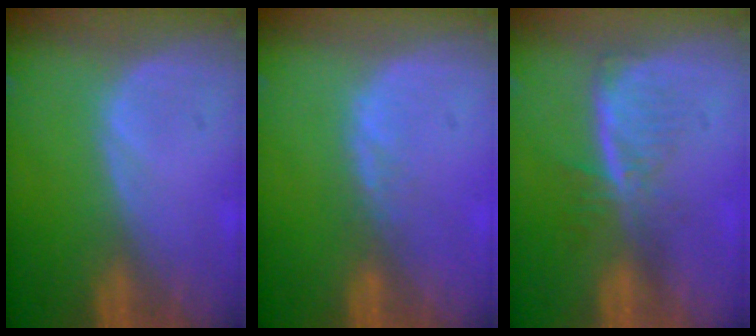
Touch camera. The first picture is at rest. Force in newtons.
{"total": 1.0, "press": 1.0, "slide": 0.2}
{"total": 5.9, "press": 5.1, "slide": 3.0}